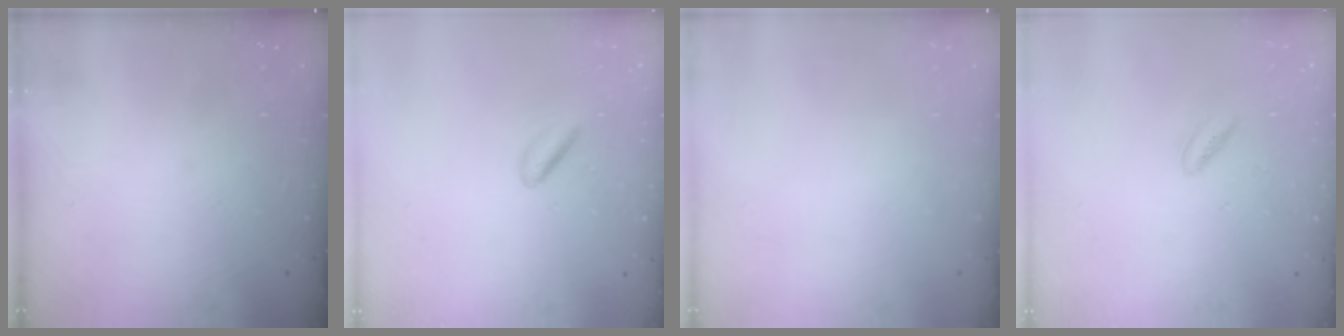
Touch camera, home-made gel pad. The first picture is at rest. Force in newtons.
{"total": 2.1, "press": 2.0, "slide": 0.8}
{"total": 0.0}
{"total": 2.1, "press": 1.9, "slide": 0.9}